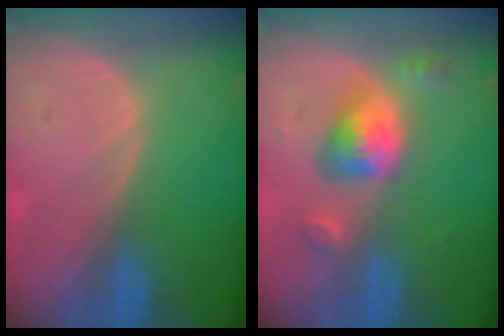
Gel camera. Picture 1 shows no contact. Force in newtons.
{"total": 5.8, "press": 5.3, "slide": 2.1}